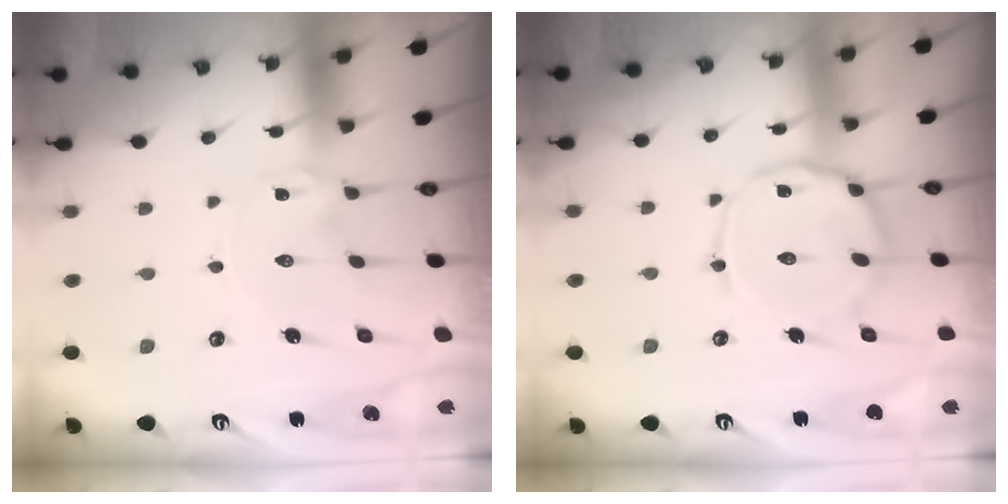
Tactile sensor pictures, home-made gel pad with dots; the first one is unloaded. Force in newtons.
{"total": 13.1, "press": 13.1, "slide": 0.9}